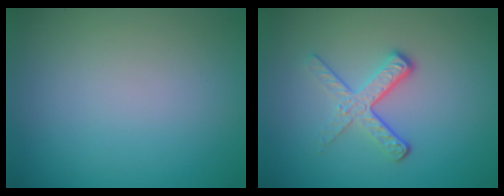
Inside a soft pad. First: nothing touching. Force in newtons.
{"total": 3.6, "press": 2.2, "slide": 2.8}